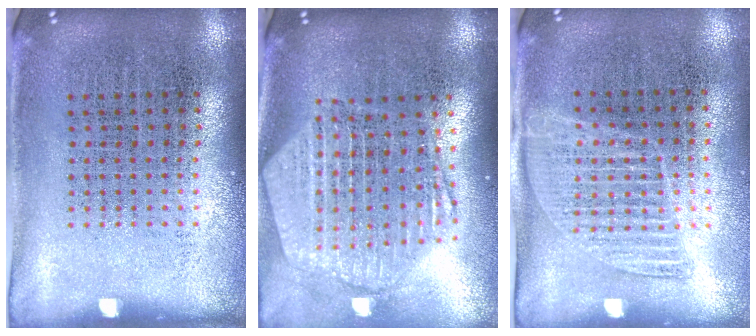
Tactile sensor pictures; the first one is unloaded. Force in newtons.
{"total": 2.7, "press": 2.2, "slide": 1.5}
{"total": 1.2, "press": 1.1, "slide": 0.5}